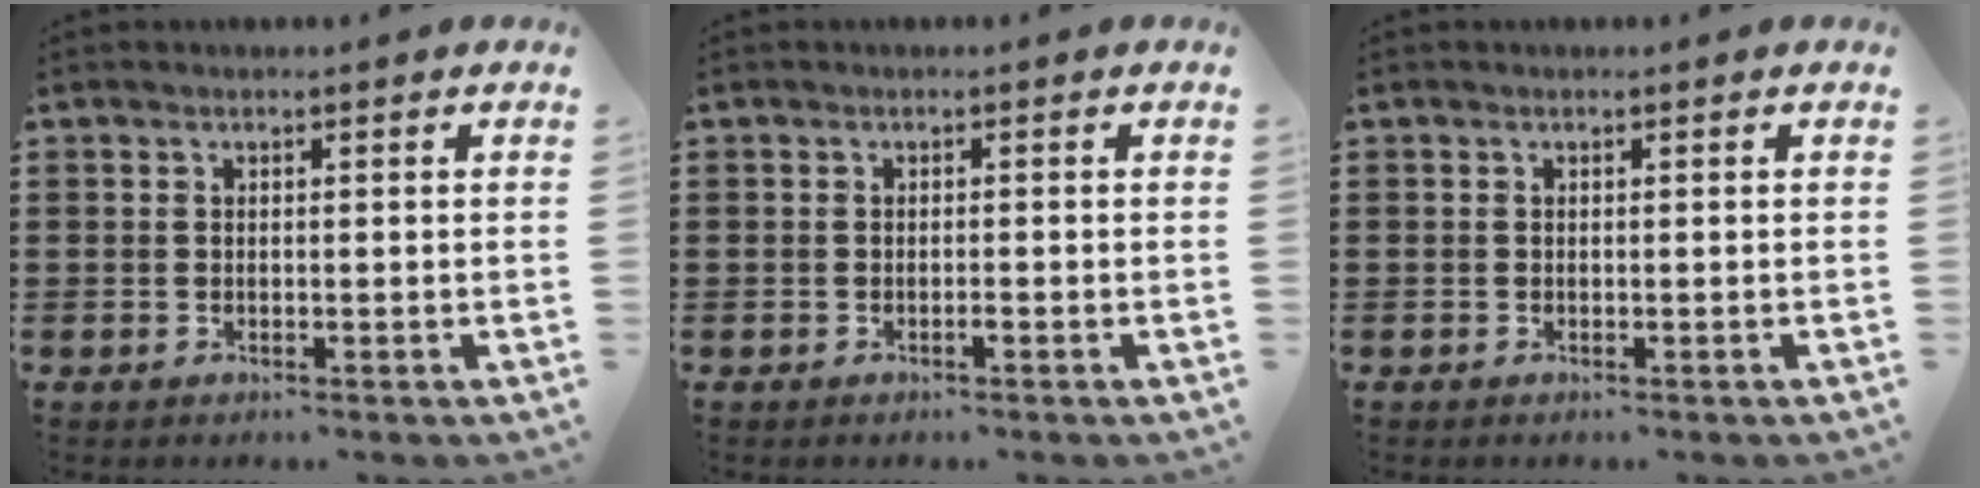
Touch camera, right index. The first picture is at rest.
{"total": 0.7, "force": [-0.5, 0.1, 0.6], "torque": [-0.012, -0.002, -0.008]}
{"total": 0.0}